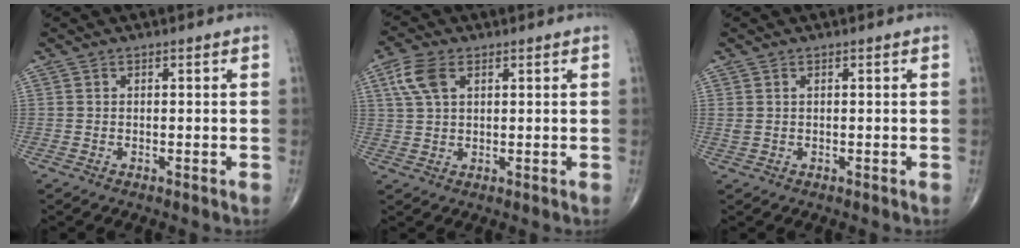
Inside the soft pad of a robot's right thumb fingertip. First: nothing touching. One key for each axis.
{"total": 6.1, "fx": 2.4, "fy": 3.5, "fz": 4.4, "tx": -0.098, "ty": 0.006, "tz": 0.050}
{"total": 1.2, "fx": 0.4, "fy": 0.6, "fz": 0.9, "tx": -0.026, "ty": 0.012, "tz": 0.016}